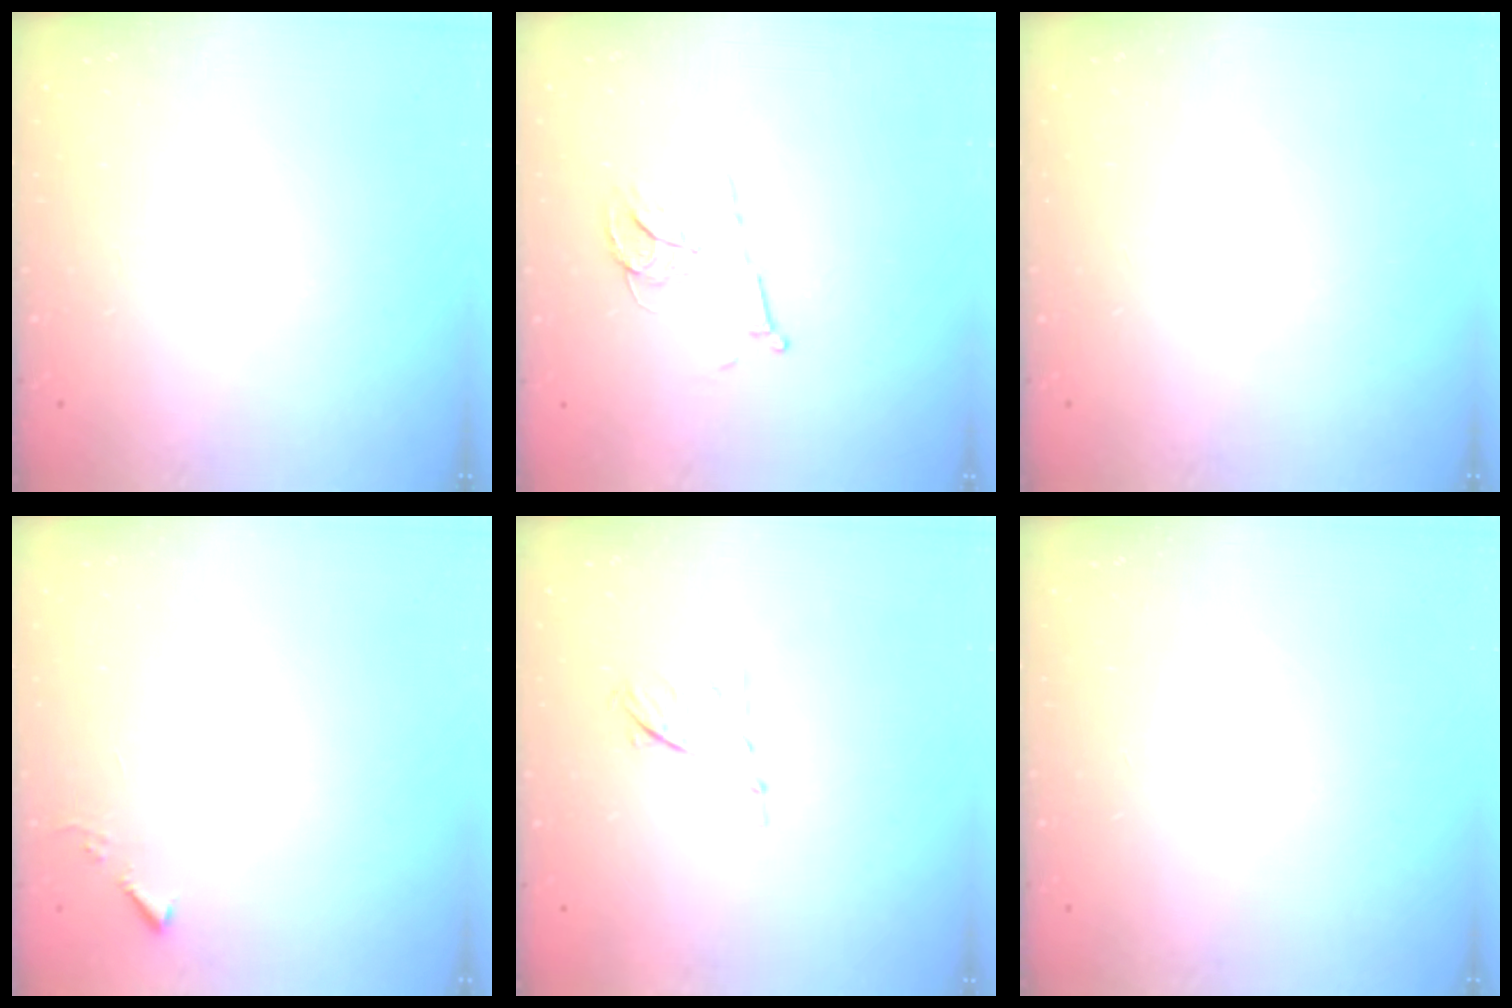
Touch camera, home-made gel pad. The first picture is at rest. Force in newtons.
{"total": 8.0, "press": 8.0, "slide": 0.3}
{"total": 0.0}
{"total": 4.0, "press": 3.9, "slide": 0.5}
{"total": 4.8, "press": 4.7, "slide": 0.9}
{"total": 0.0}